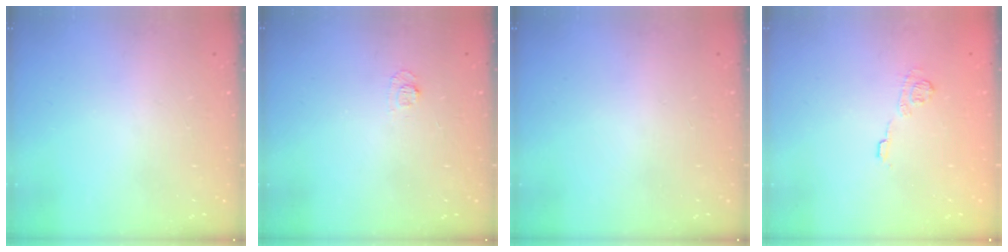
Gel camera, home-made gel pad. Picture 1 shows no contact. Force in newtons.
{"total": 4.1, "press": 4.1, "slide": 0.5}
{"total": 0.0}
{"total": 8.0, "press": 7.9, "slide": 1.0}